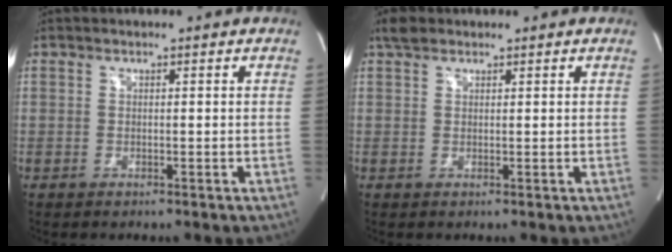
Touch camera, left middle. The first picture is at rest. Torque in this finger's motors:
{"motor_torque": [0.13, -0.03, 0.00, 0.02]}